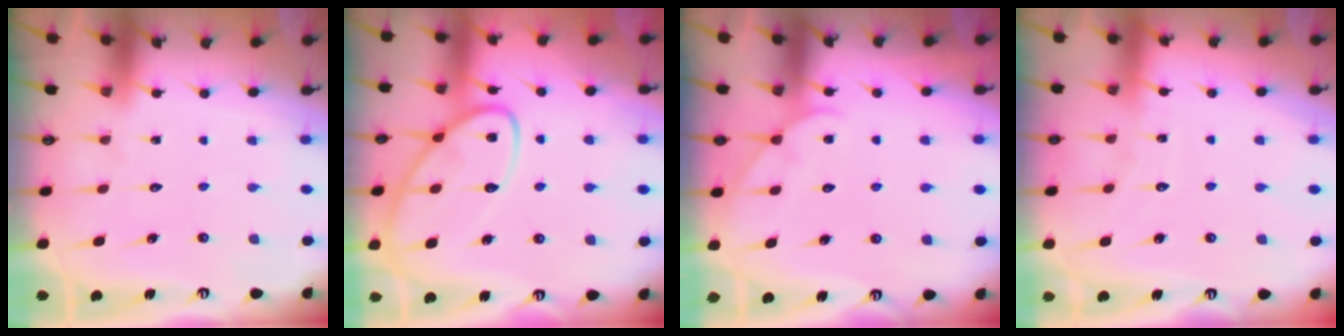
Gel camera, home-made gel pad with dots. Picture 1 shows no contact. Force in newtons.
{"total": 13.0, "press": 13.0, "slide": 1.2}
{"total": 2.8, "press": 2.8, "slide": 0.3}
{"total": 4.1, "press": 4.1, "slide": 0.5}